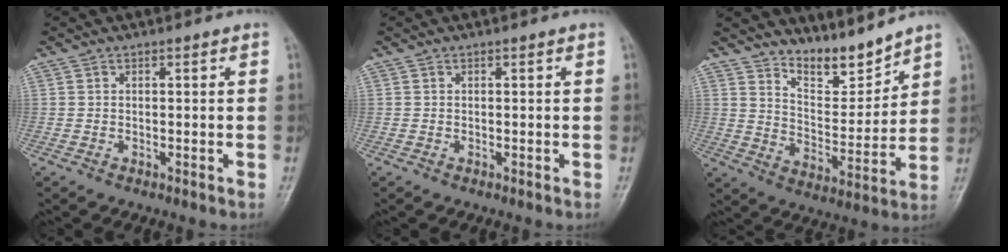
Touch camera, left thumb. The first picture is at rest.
{"total": 0.0}
{"total": 8.6, "force": [7.9, 2.2, 2.4], "torque": [-0.017, -0.071, 0.149]}